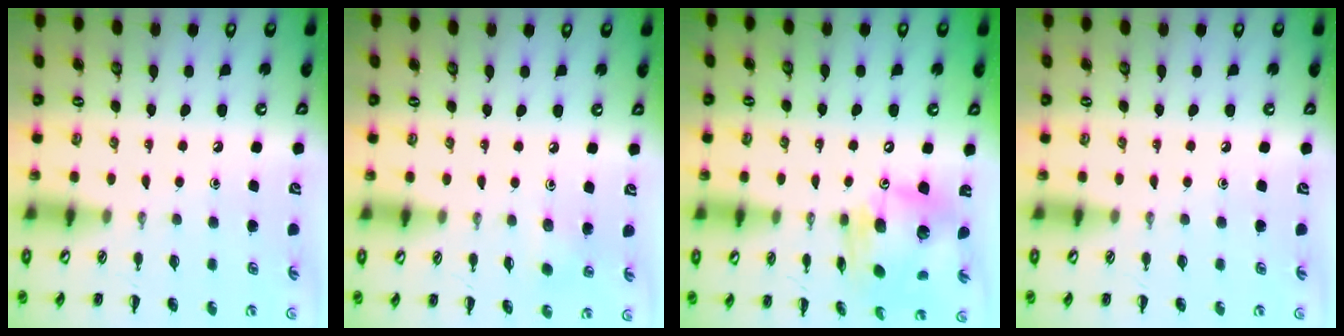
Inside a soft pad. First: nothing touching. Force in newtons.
{"total": 3.4, "press": 3.2, "slide": 1.0}
{"total": 14.0, "press": 13.4, "slide": 3.9}
{"total": 0.0}